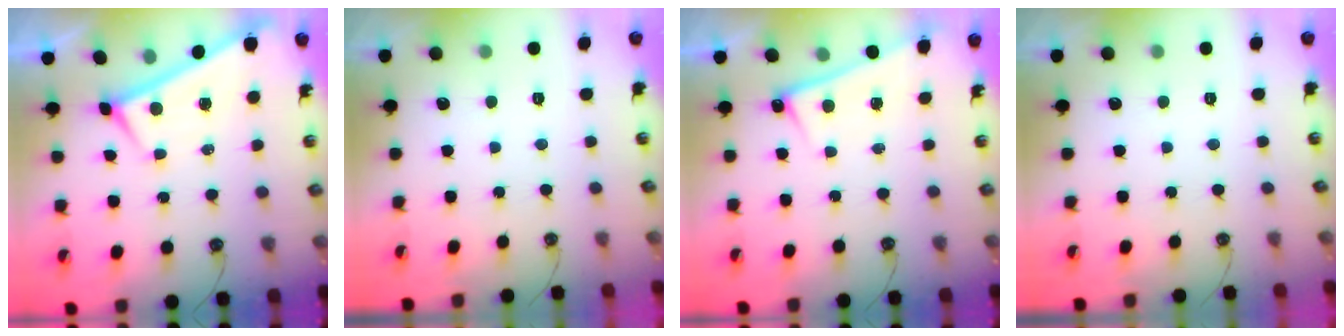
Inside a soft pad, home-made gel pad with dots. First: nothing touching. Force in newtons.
{"total": 0.0}
{"total": 0.7, "press": 0.5, "slide": 0.4}
{"total": 0.0}